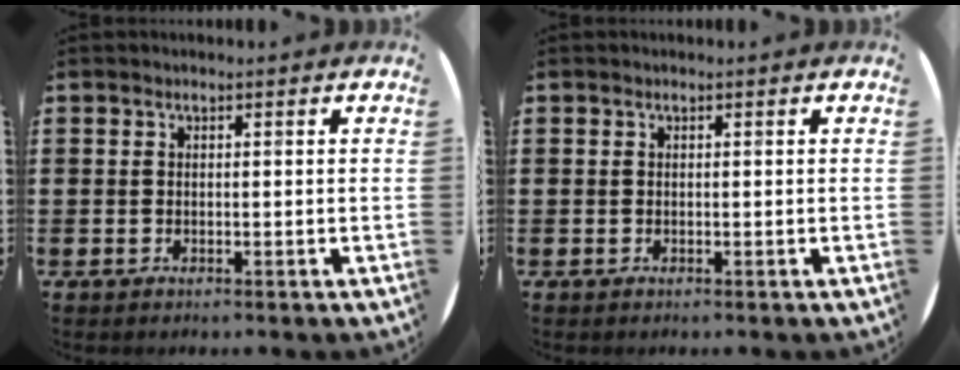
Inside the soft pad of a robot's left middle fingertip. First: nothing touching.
{"total": 0.0}